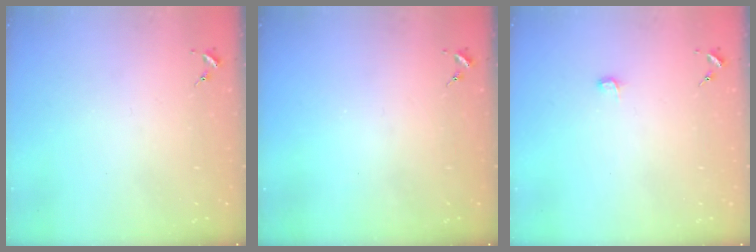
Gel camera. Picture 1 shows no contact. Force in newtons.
{"total": 0.0}
{"total": 3.4, "press": 3.4, "slide": 0.4}